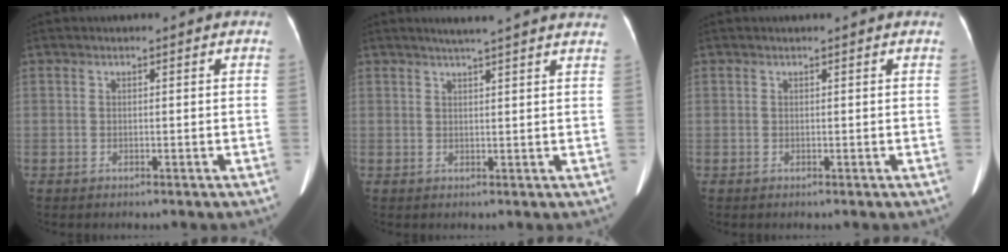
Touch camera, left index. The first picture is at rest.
{"total": 11.4, "force": [10.0, 0.1, 5.5], "torque": [-0.078, 0.020, 0.110]}
{"total": 0.8, "force": [0.8, 0.0, 0.3], "torque": [-0.005, 0.008, 0.011]}